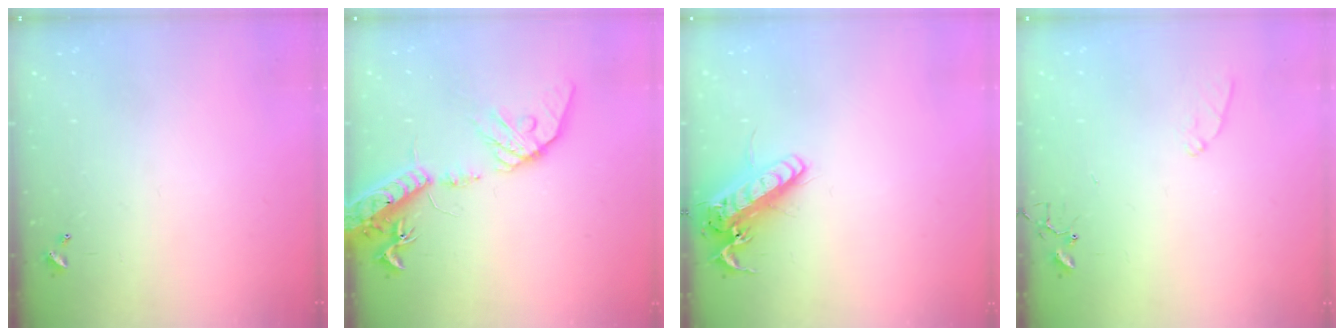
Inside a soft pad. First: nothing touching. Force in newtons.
{"total": 18.0, "press": 17.7, "slide": 3.3}
{"total": 16.4, "press": 16.1, "slide": 3.2}
{"total": 5.7, "press": 5.7, "slide": 0.6}